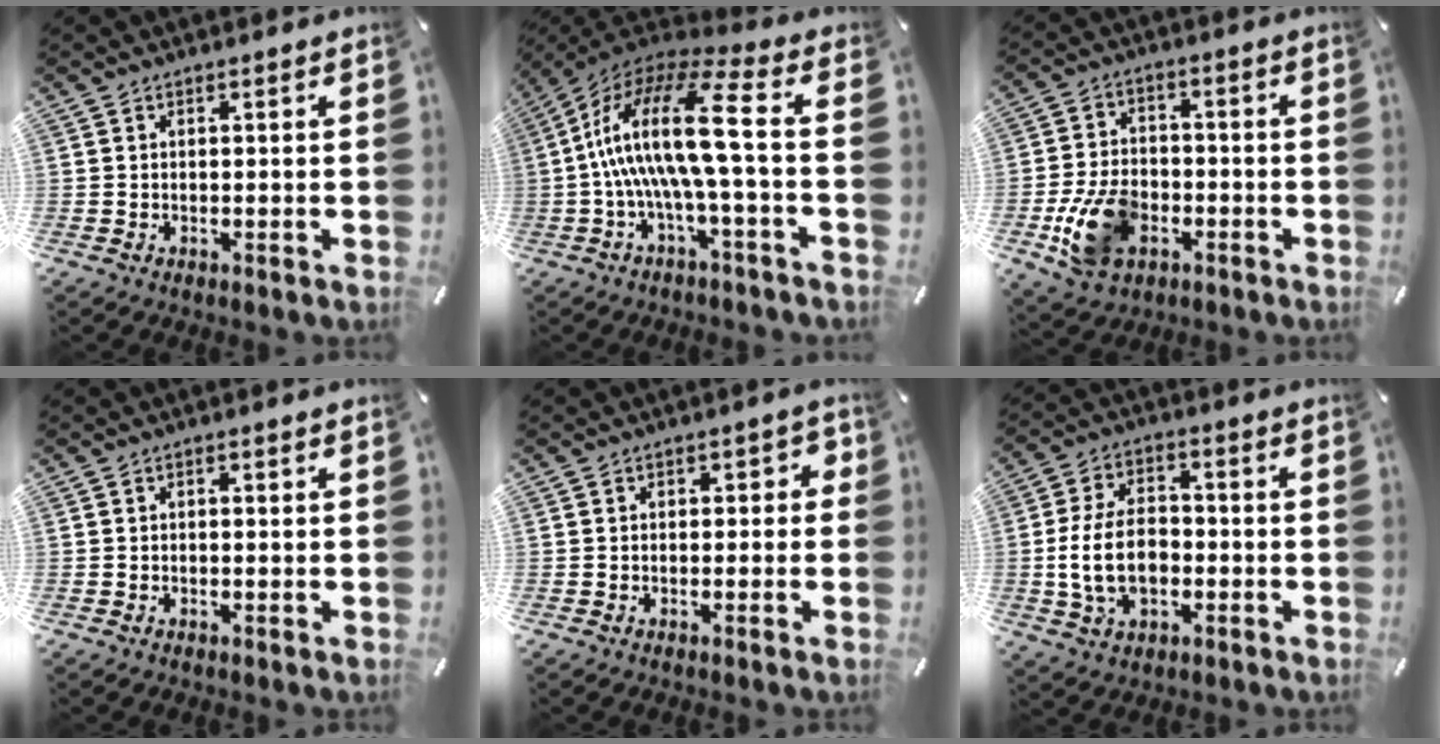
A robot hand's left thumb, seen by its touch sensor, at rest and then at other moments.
{"total": 17.7, "force": [-0.4, 2.9, 17.5], "torque": [-0.373, -0.013, -0.023]}
{"total": 12.9, "force": [-4.4, 8.8, 8.3], "torque": [-0.169, 0.010, -0.074]}
{"total": 0.9, "force": [-0.4, 0.5, 0.6], "torque": [-0.012, 0.001, -0.007]}
{"total": 2.2, "force": [-0.7, 1.5, 1.4], "torque": [-0.028, 0.010, -0.017]}
{"total": 12.9, "force": [-1.9, 8.6, 9.4], "torque": [-0.195, 0.008, -0.030]}